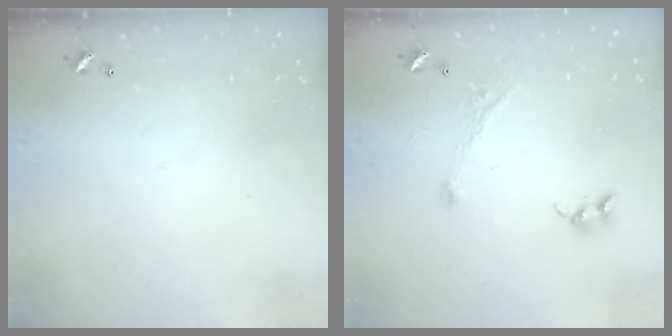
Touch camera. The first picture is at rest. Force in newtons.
{"total": 2.9, "press": 2.8, "slide": 0.4}